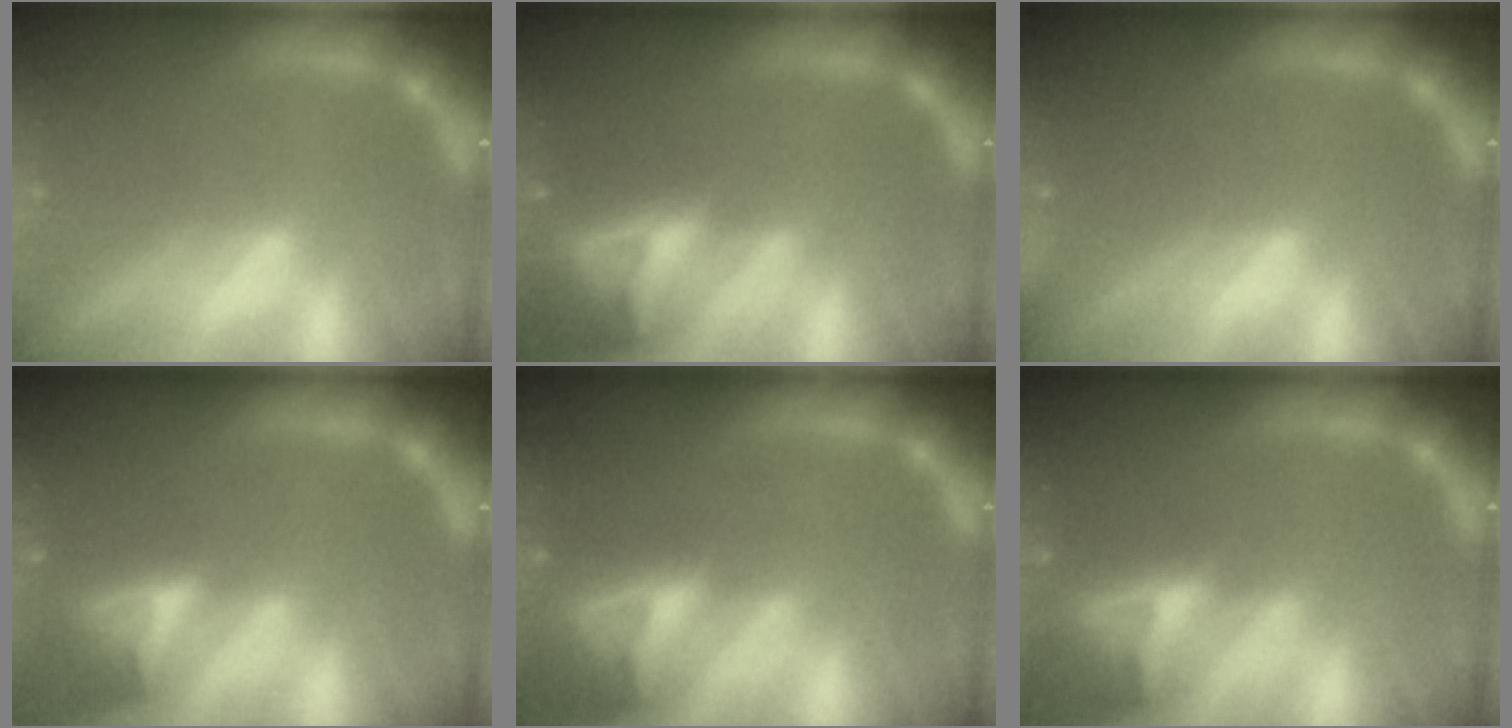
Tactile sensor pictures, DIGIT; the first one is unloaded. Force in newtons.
{"total": 8.9}
{"total": 2.4}
{"total": 6.0}
{"total": 8.4}
{"total": 8.0}